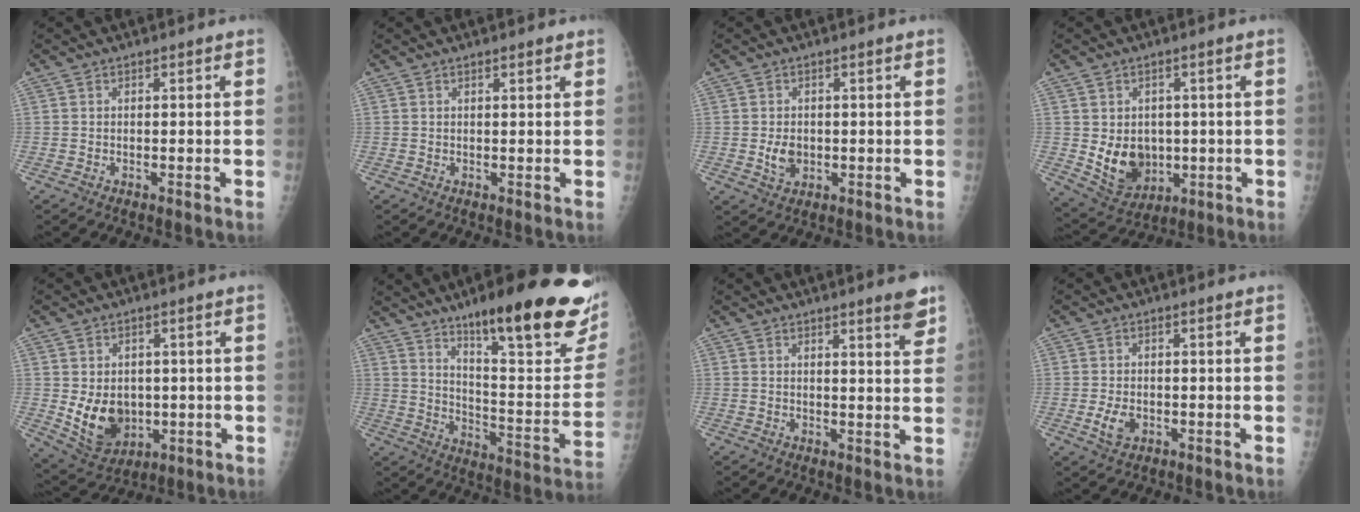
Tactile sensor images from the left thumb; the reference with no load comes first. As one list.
[{"total": 1.1, "force": [0.8, 0.2, 0.8], "torque": [-0.011, -0.003, 0.012]}, {"total": 3.6, "force": [-0.3, 2.7, 2.4], "torque": [-0.034, -0.003, 0.002]}, {"total": 9.7, "force": [-0.5, 7.7, 5.9], "torque": [-0.065, -0.013, 0.017]}, {"total": 10.0, "force": [-0.6, 7.7, 6.4], "torque": [-0.079, -0.015, 0.015]}, {"total": 28.6, "force": [17.1, 6.5, 22.0], "torque": [-0.259, -0.068, 0.257]}, {"total": 4.5, "force": [3.2, 0.4, 3.2], "torque": [-0.033, -0.022, 0.040]}, {"total": 3.4, "force": [-0.9, 2.3, 2.4], "torque": [-0.048, -0.002, -0.011]}]